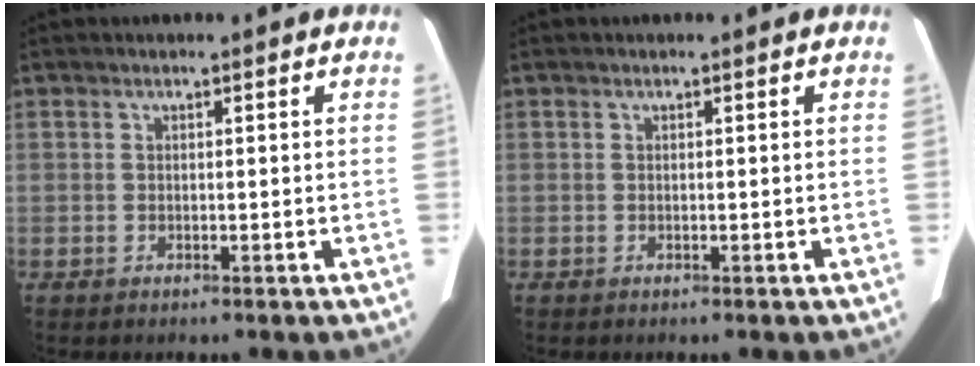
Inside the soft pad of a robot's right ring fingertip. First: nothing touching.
{"total": 0.0}